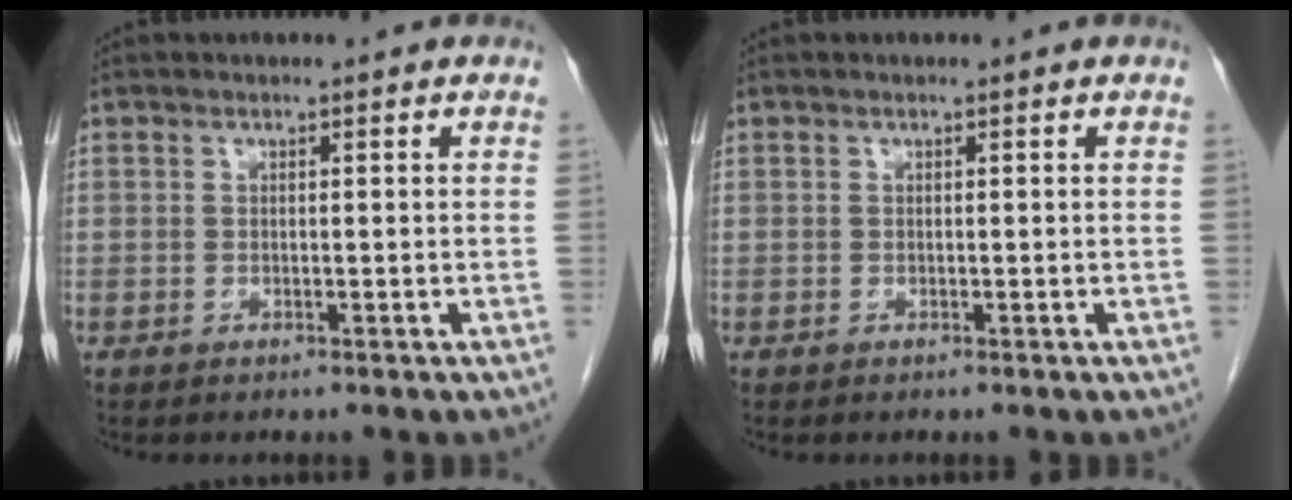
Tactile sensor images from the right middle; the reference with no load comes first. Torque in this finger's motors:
{"motor_torque": [-0.18, 0.22, -0.02, 0.00]}